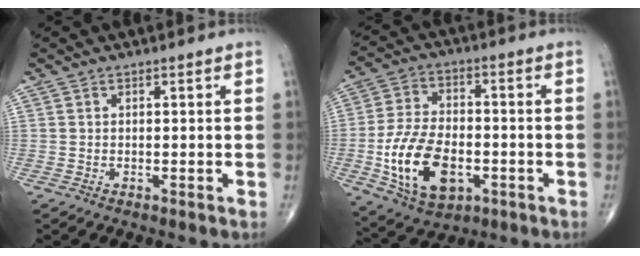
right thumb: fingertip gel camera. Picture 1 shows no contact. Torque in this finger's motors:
{"motor_torque": [0.19, 0.86, 0.85, 0.50, 0.43]}